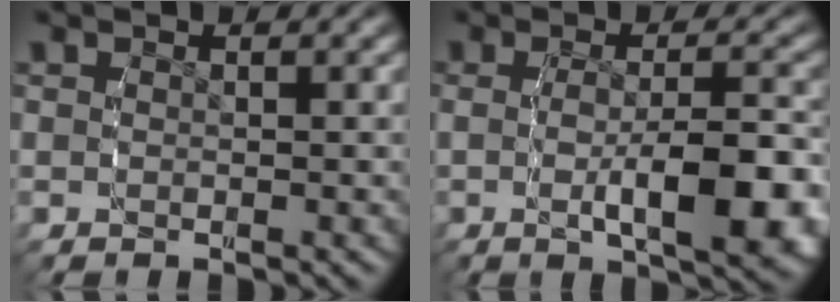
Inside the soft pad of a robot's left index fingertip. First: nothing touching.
{"total": 7.4, "force": [-1.3, 2.4, 6.9], "torque": [-0.109, -0.022, -0.013]}